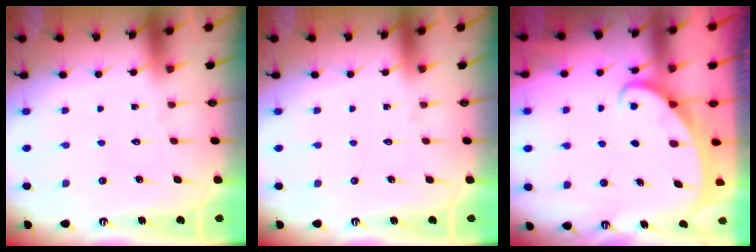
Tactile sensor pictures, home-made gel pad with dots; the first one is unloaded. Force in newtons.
{"total": 0.0}
{"total": 2.0, "press": 2.0, "slide": 0.0}